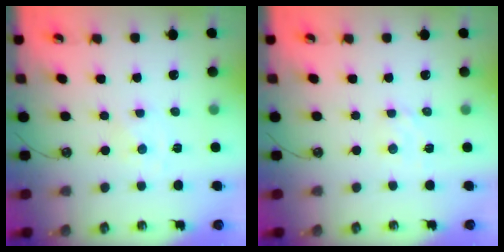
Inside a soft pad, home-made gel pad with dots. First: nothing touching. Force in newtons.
{"total": 1.8, "press": 1.8, "slide": 0.3}